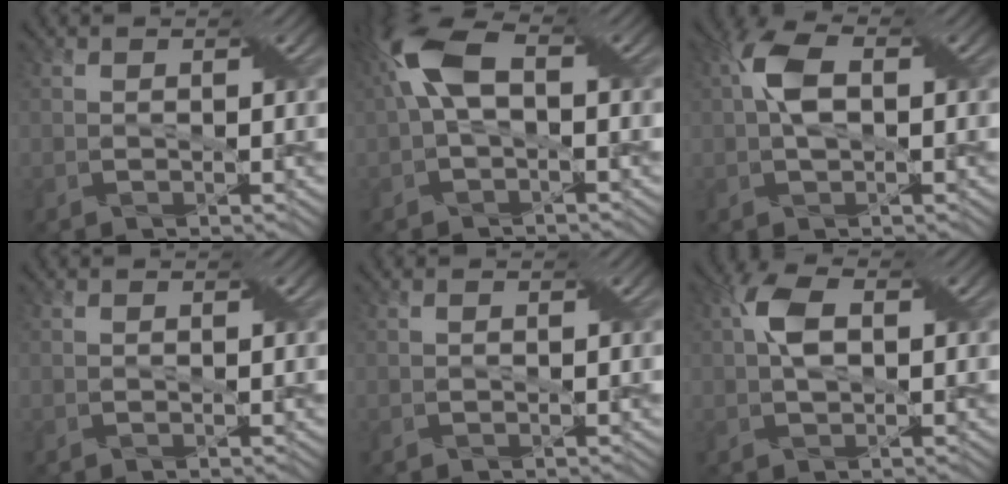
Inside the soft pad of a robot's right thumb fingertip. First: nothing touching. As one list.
[{"total": 7.9, "force": [1.1, 3.7, 6.9], "torque": [-0.156, 0.026, 0.008]}, {"total": 5.3, "force": [0.4, 2.8, 4.5], "torque": [-0.097, 0.012, 0.004]}, {"total": 0.0}, {"total": 0.0}, {"total": 4.4, "force": [0.5, 2.3, 3.7], "torque": [-0.076, 0.010, 0.004]}]